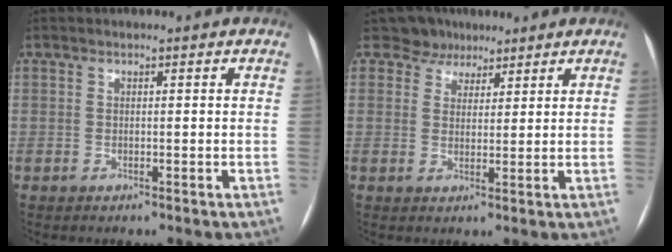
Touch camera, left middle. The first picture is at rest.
{"total": 4.5, "force": [3.4, 3.0, -0.3], "torque": [0.012, 0.007, 0.051]}